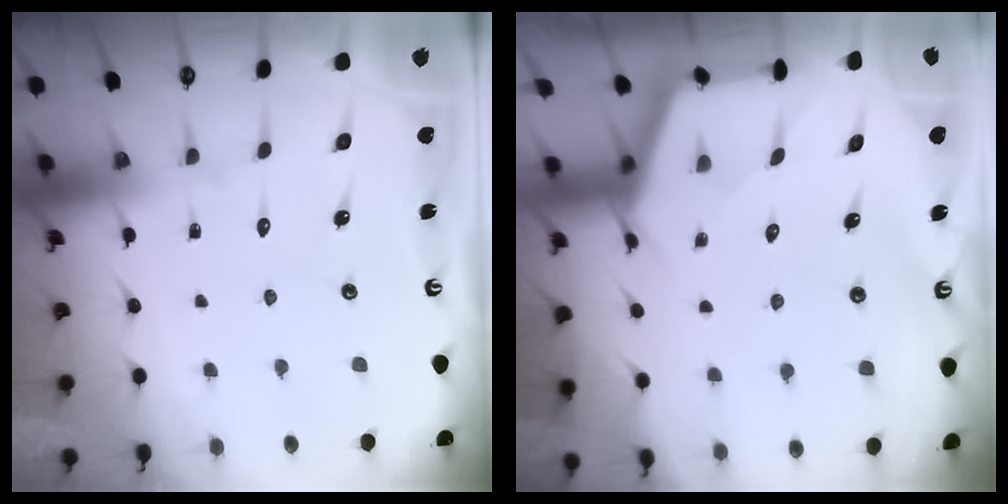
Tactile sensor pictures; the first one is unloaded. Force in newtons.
{"total": 2.7, "press": 2.7, "slide": 0.4}